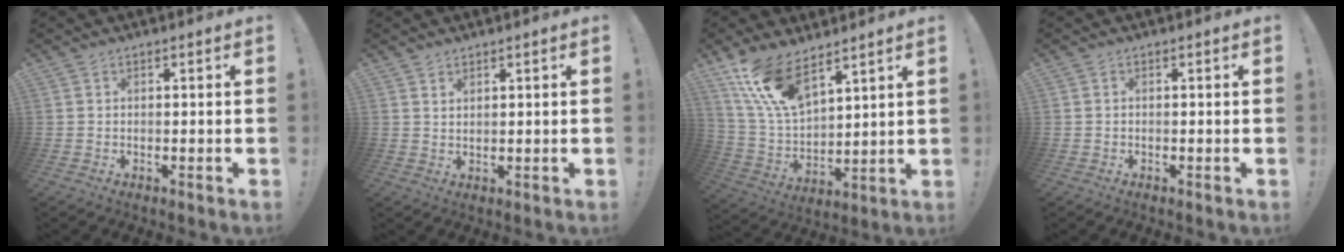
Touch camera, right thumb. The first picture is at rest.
{"total": 1.5, "force": [1.4, 0.2, 0.6], "torque": [-0.009, -0.006, 0.026]}
{"total": 15.1, "force": [10.7, 6.1, 8.7], "torque": [-0.194, -0.061, 0.204]}
{"total": 0.0}